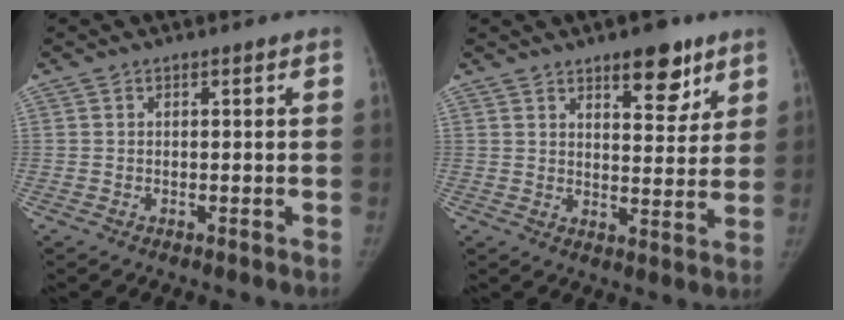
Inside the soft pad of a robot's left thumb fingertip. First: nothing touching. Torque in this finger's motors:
{"motor_torque": [0.94, 0.38, 1.00, -0.69, 0.00]}